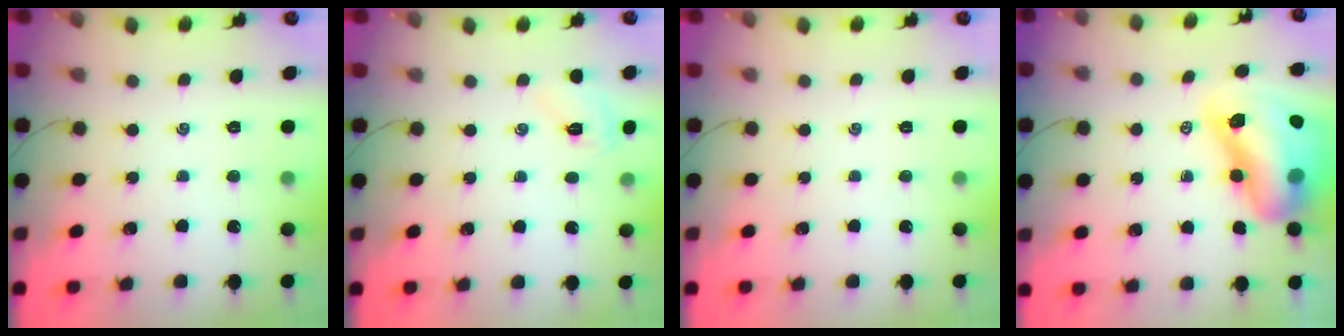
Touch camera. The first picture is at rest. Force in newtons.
{"total": 4.5, "press": 4.4, "slide": 1.2}
{"total": 0.0}
{"total": 16.0, "press": 15.4, "slide": 4.4}